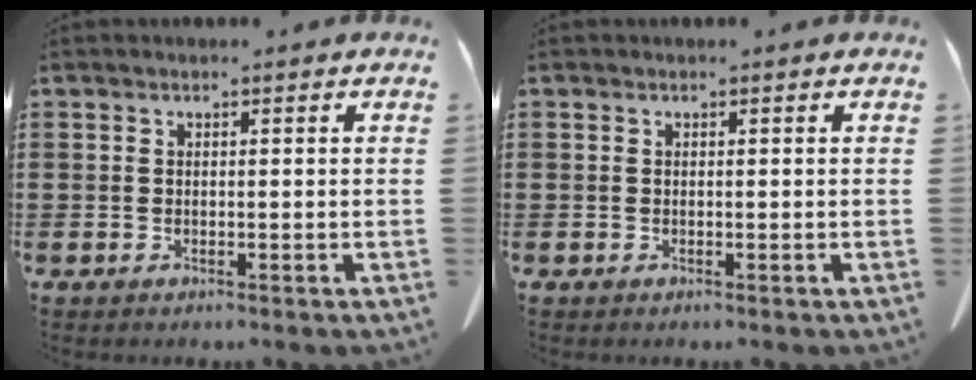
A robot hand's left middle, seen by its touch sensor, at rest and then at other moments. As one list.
[{"total": 0.0}]